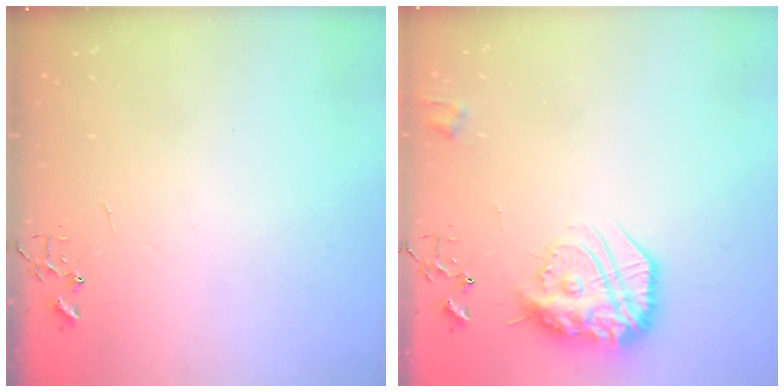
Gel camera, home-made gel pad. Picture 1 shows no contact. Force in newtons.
{"total": 19.9, "press": 19.9, "slide": 1.8}